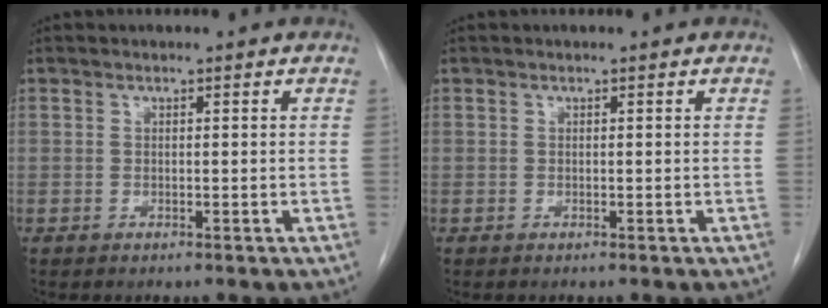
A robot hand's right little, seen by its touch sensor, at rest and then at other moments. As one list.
[{"total": 0.0}]